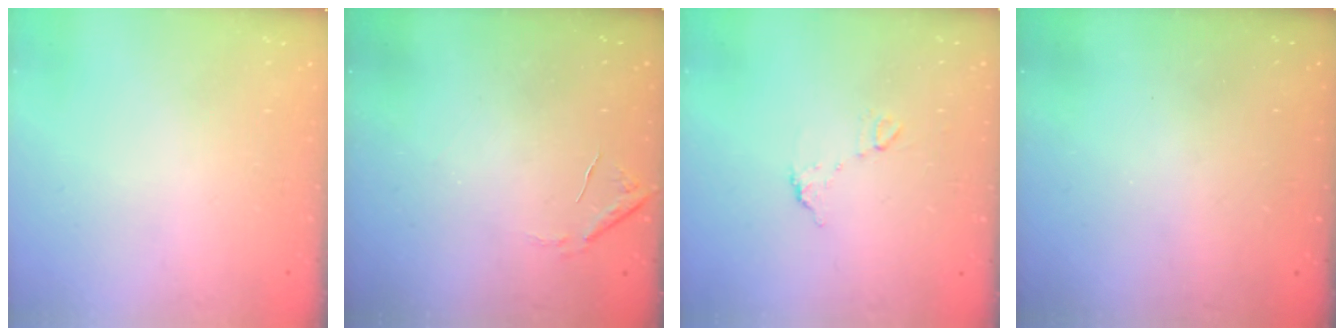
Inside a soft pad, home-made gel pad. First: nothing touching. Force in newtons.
{"total": 6.3, "press": 6.3, "slide": 0.3}
{"total": 6.7, "press": 6.7, "slide": 0.2}
{"total": 3.3, "press": 3.3, "slide": 0.2}